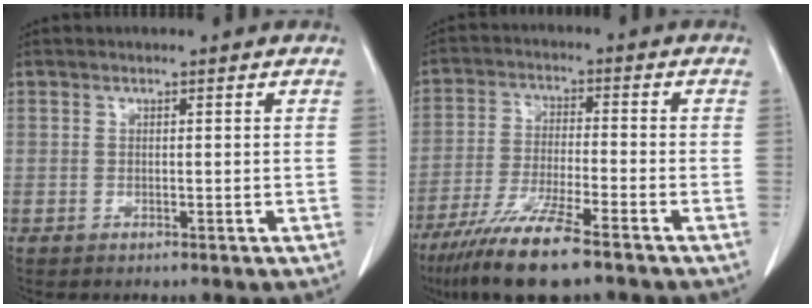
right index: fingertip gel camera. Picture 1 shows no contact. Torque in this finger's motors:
{"motor_torque": [0.61, -0.62, 0.68, 0.21]}